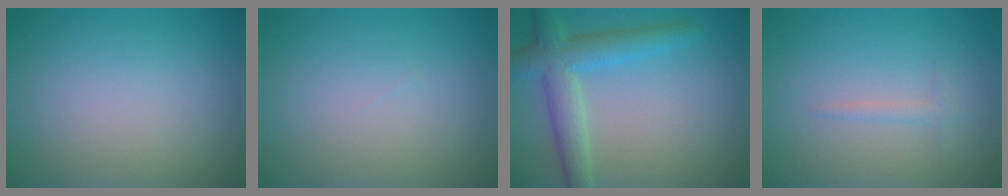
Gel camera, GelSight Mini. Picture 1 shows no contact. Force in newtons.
{"total": 0.0}
{"total": 4.8, "press": 4.8, "slide": 0.2}
{"total": 0.8, "press": 0.8, "slide": 0.1}